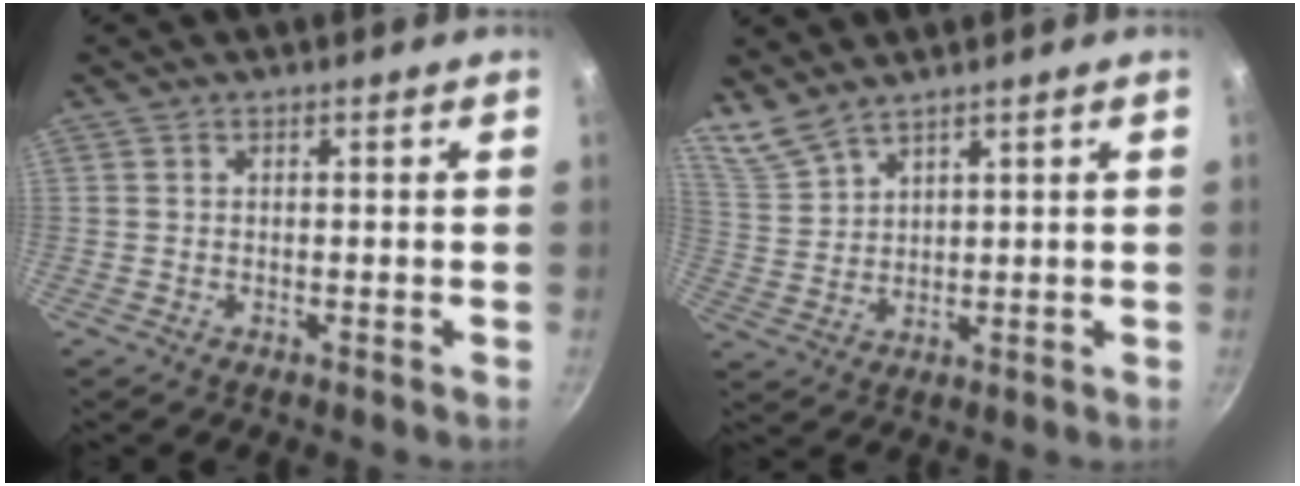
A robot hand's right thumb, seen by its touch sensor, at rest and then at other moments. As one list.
[{"total": 5.6, "force": [5.1, 1.4, 2.0], "torque": [-0.039, -0.025, 0.116]}]